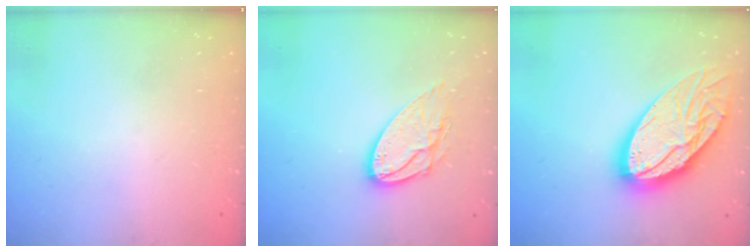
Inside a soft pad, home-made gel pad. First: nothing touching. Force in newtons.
{"total": 11.2, "press": 11.2, "slide": 0.5}
{"total": 24.2, "press": 24.1, "slide": 2.4}